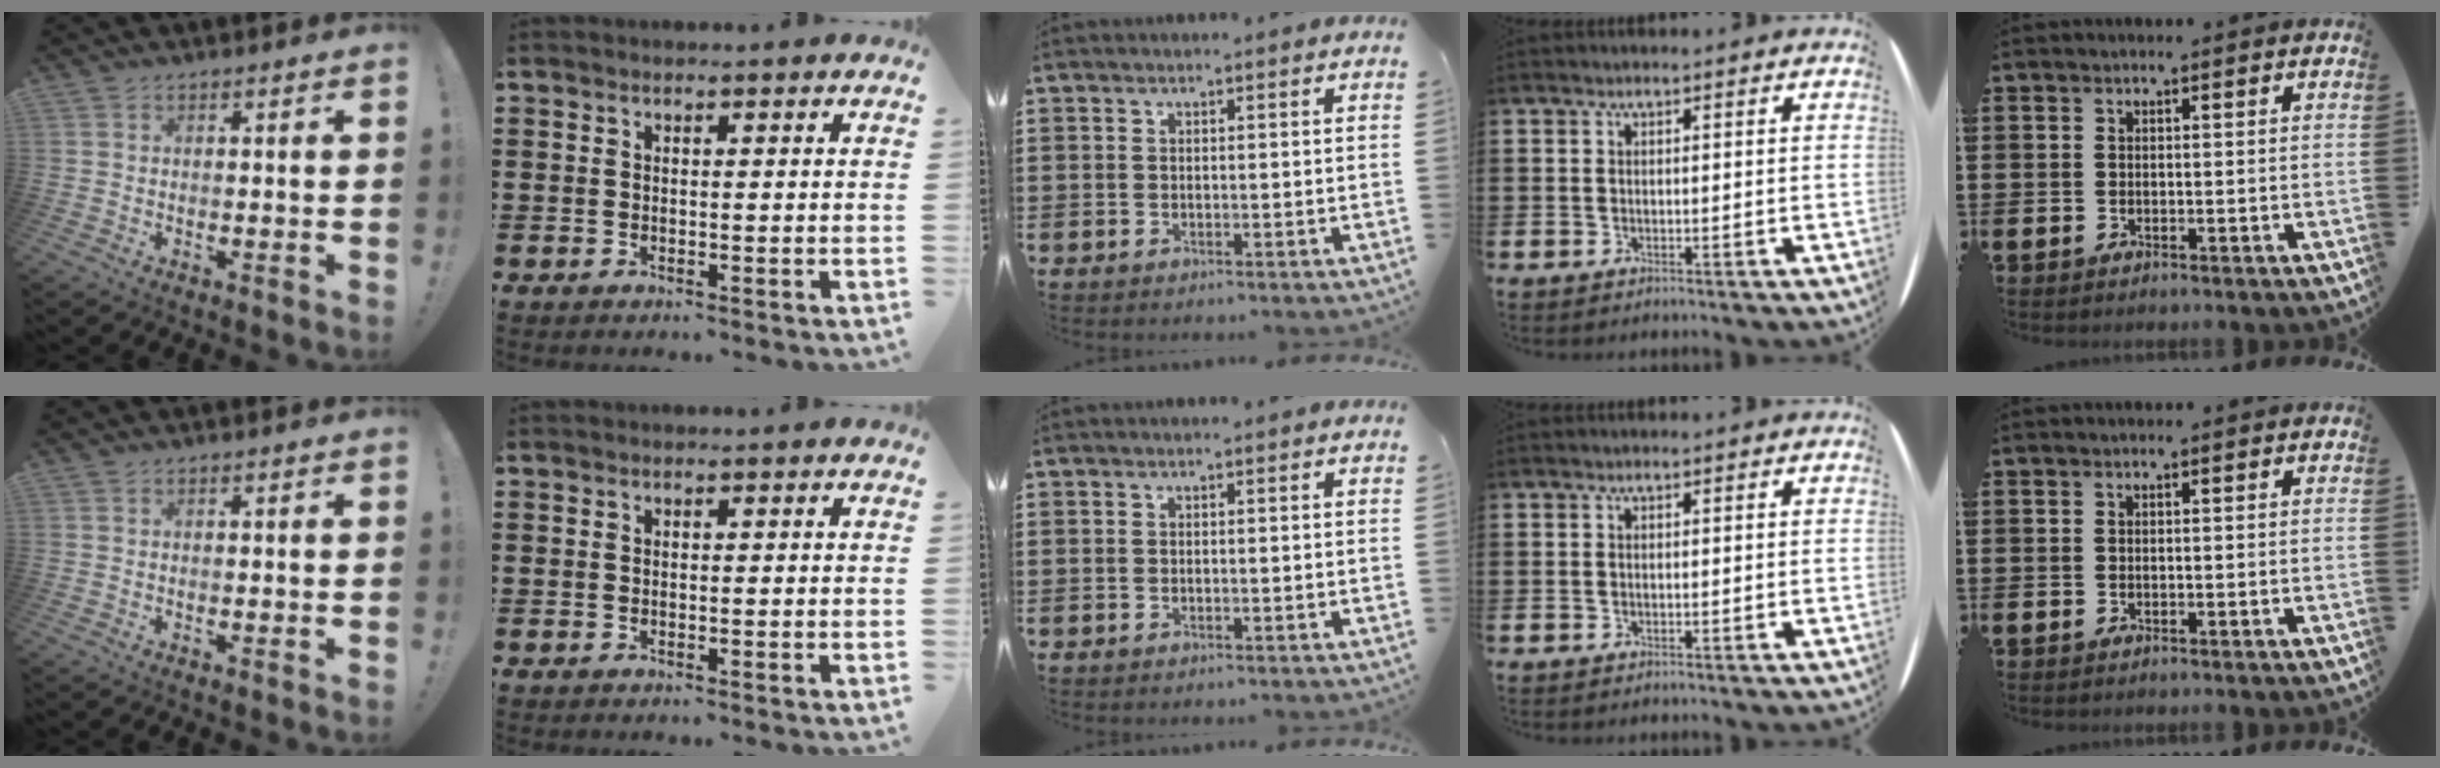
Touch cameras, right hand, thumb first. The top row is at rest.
{}